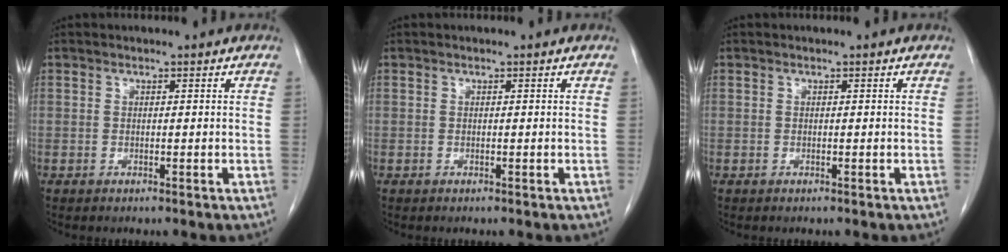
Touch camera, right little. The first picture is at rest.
{"total": 0.0}
{"total": 0.0}